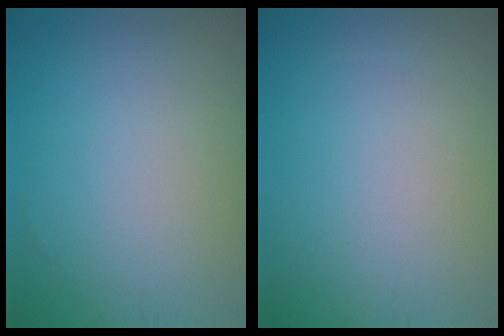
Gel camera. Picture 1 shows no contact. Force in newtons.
{"total": 0.0}